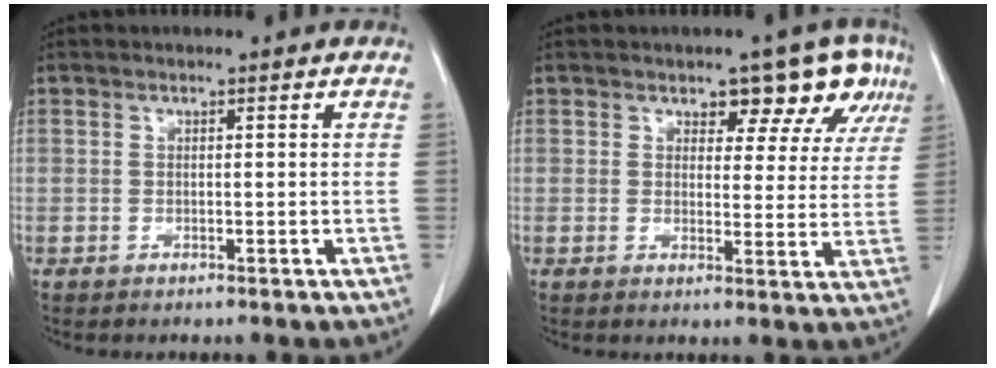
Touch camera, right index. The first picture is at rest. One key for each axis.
{"total": 8.0, "fx": 5.2, "fy": 4.3, "fz": 4.2, "tx": -0.033, "ty": 0.001, "tz": 0.050}